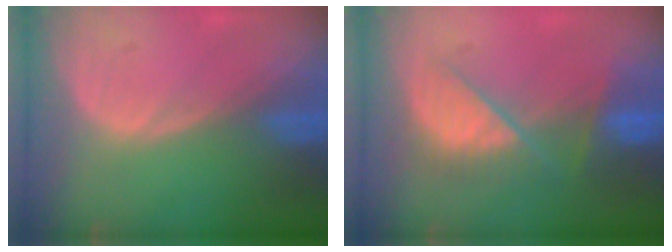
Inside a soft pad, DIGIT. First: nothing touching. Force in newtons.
{"total": 7.3, "press": 7.2, "slide": 1.0}